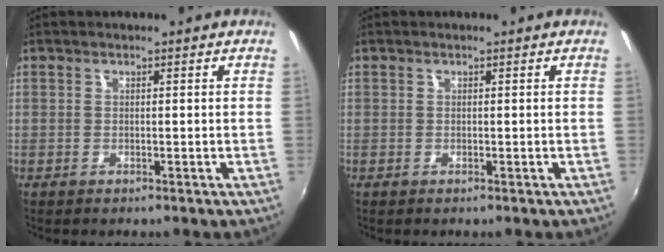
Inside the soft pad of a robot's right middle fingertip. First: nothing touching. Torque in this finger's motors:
{"motor_torque": [0.45, -0.41, 0.05, 0.00]}